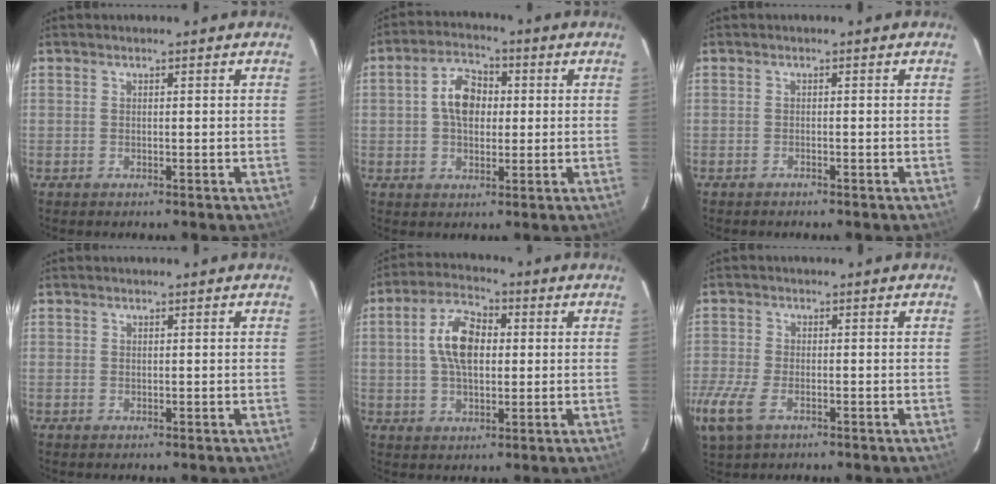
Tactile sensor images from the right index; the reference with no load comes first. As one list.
[{"total": 7.5, "force": [0.7, 5.1, 5.5], "torque": [-0.100, 0.022, 0.013]}, {"total": 0.6, "force": [-0.6, -0.1, 0.1], "torque": [-0.003, 0.001, -0.010]}, {"total": 0.0}, {"total": 9.5, "force": [1.1, 5.4, 7.7], "torque": [-0.147, 0.019, 0.020]}, {"total": 9.8, "force": [-4.8, 5.2, 6.7], "torque": [-0.173, -0.028, -0.090]}]